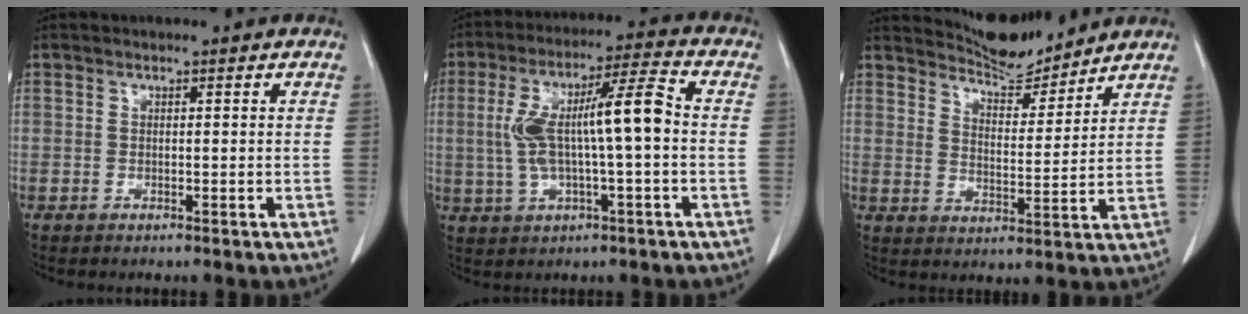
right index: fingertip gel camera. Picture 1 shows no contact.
{"total": 11.9, "force": [0.1, 1.9, 11.8], "torque": [-0.225, 0.029, 0.004]}
{"total": 8.3, "force": [8.1, 0.9, 1.6], "torque": [-0.033, -0.009, 0.137]}